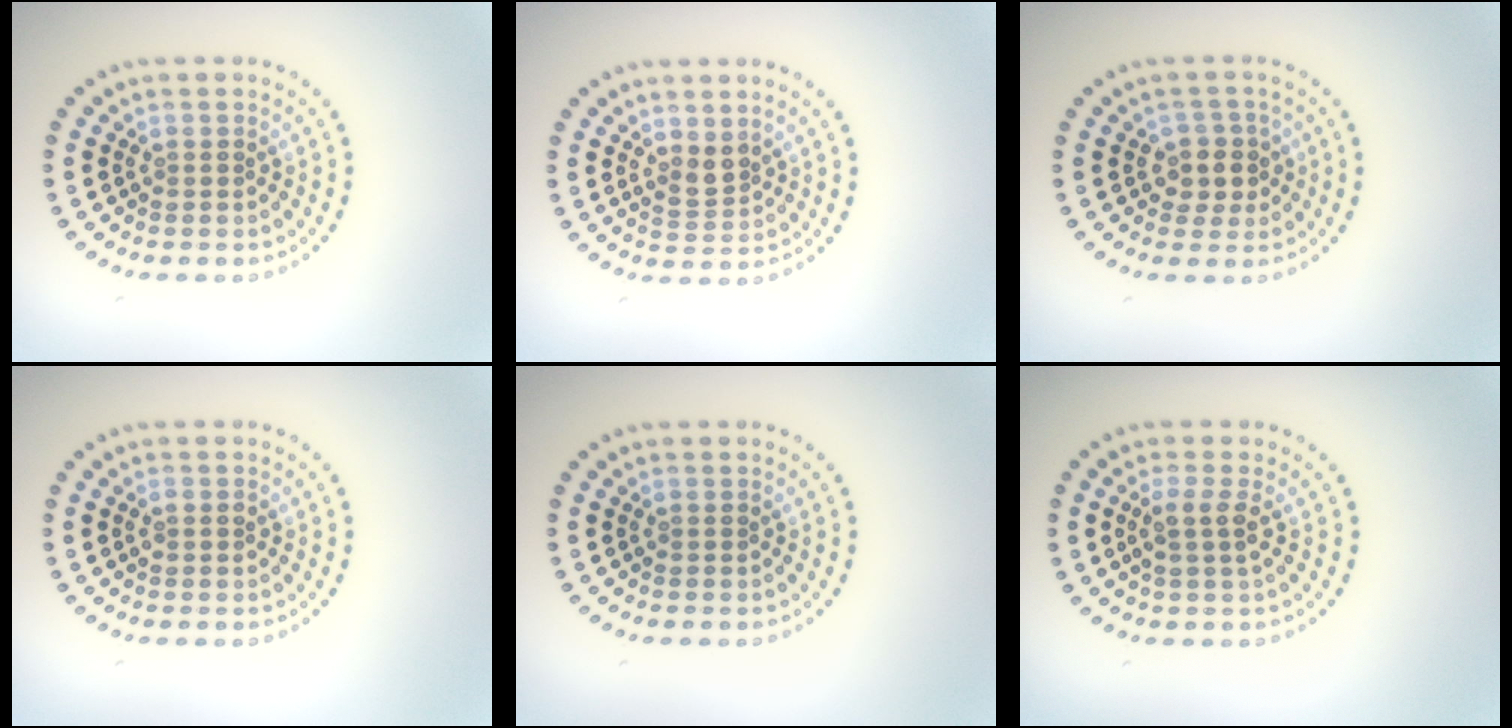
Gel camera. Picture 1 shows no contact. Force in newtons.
{"total": 1.8, "press": 1.5, "slide": 1.1}
{"total": 2.5, "press": 2.2, "slide": 1.2}
{"total": 0.9, "press": 0.9, "slide": 0.1}
{"total": 0.0}
{"total": 1.9, "press": 1.6, "slide": 1.0}